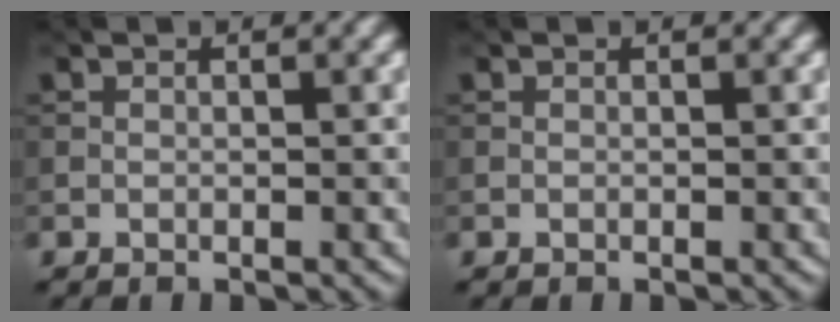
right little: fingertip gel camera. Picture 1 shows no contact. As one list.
[{"total": 0.0}]